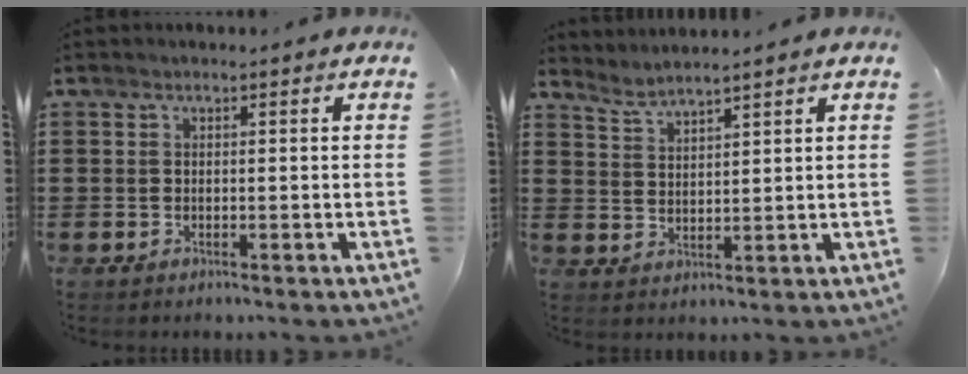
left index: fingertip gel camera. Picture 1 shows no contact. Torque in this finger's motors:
{"motor_torque": [2.14, 0.00, -0.05, -0.01]}